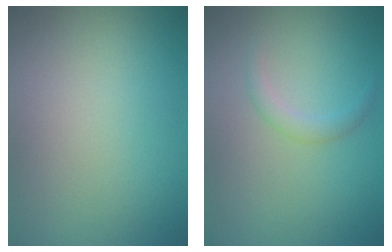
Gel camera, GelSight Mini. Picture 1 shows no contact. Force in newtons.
{"total": 1.3, "press": 1.3, "slide": 0.1}